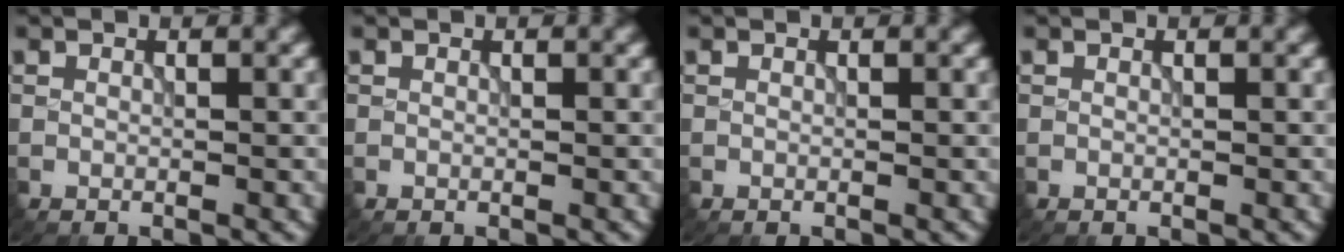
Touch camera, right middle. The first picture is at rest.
{"total": 0.0}
{"total": 0.0}
{"total": 0.0}